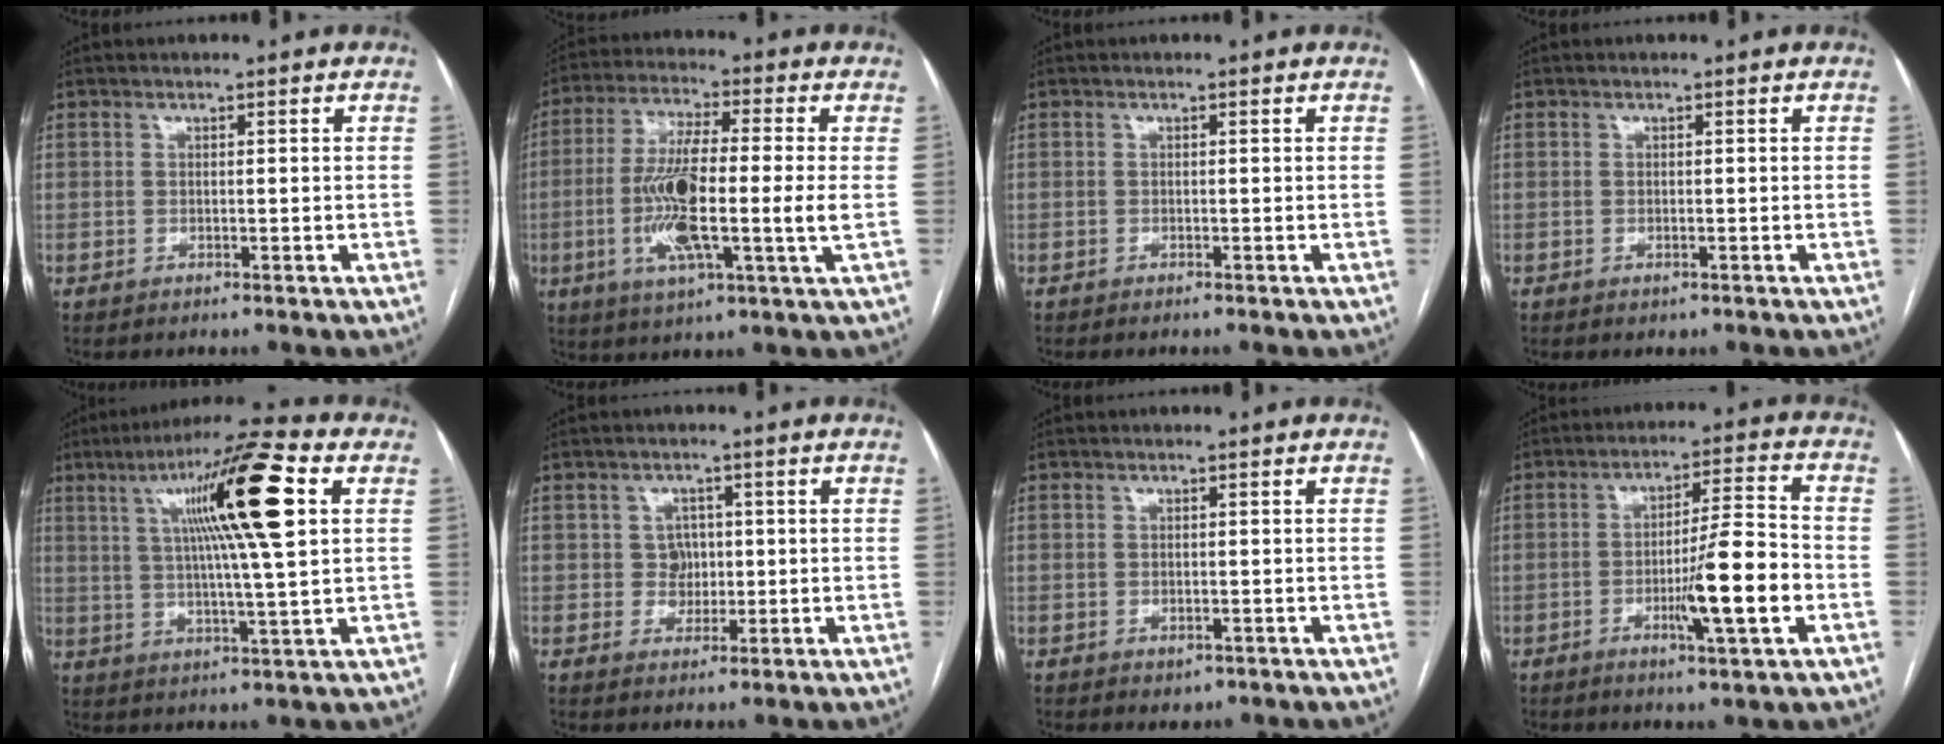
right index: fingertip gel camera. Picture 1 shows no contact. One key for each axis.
{"total": 13.9, "fx": -1.6, "fy": 1.2, "fz": 13.8, "tx": -0.275, "ty": -0.005, "tz": -0.034}
{"total": 0.6, "fx": -0.6, "fy": 0.0, "fz": 0.3, "tx": -0.006, "ty": -0.001, "tz": -0.009}
{"total": 0.6, "fx": -0.4, "fy": 0.2, "fz": 0.4, "tx": -0.008, "ty": -0.001, "tz": -0.003}
{"total": 16.2, "fx": 5.1, "fy": 0.3, "fz": 15.4, "tx": -0.255, "ty": 0.019, "tz": 0.077}
{"total": 3.1, "fx": 0.2, "fy": 3.0, "fz": 0.8, "tx": -0.005, "ty": 0.007, "tz": 0.009}
{"total": 1.4, "fx": -0.6, "fy": 0.9, "fz": 0.9, "tx": -0.011, "ty": 0.000, "tz": 0.000}
{"total": 10.9, "fx": -3.1, "fy": 0.4, "fz": 10.4, "tx": -0.171, "ty": -0.004, "tz": -0.048}